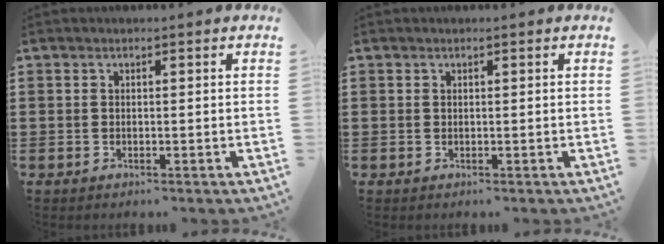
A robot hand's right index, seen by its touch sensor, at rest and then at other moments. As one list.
[{"total": 0.0}]